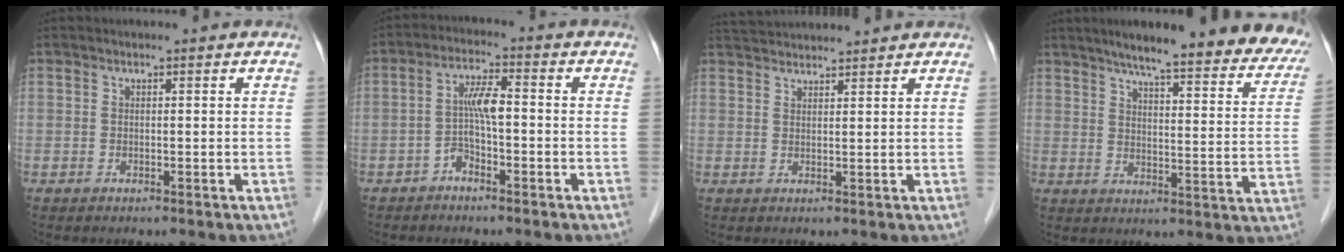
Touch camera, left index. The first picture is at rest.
{"total": 4.1, "force": [-1.2, 1.3, 3.7], "torque": [-0.075, 0.015, -0.023]}
{"total": 7.1, "force": [6.9, 0.0, 1.7], "torque": [-0.034, 0.039, 0.111]}
{"total": 24.4, "force": [20.5, 3.6, 12.8], "torque": [-0.164, -0.027, 0.244]}